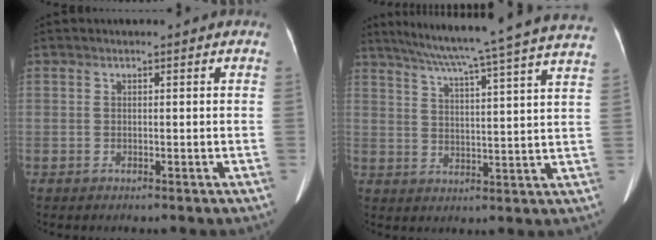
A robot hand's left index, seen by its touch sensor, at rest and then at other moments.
{"total": 25.6, "force": [22.2, -1.2, 12.7], "torque": [-0.210, -0.024, 0.284]}